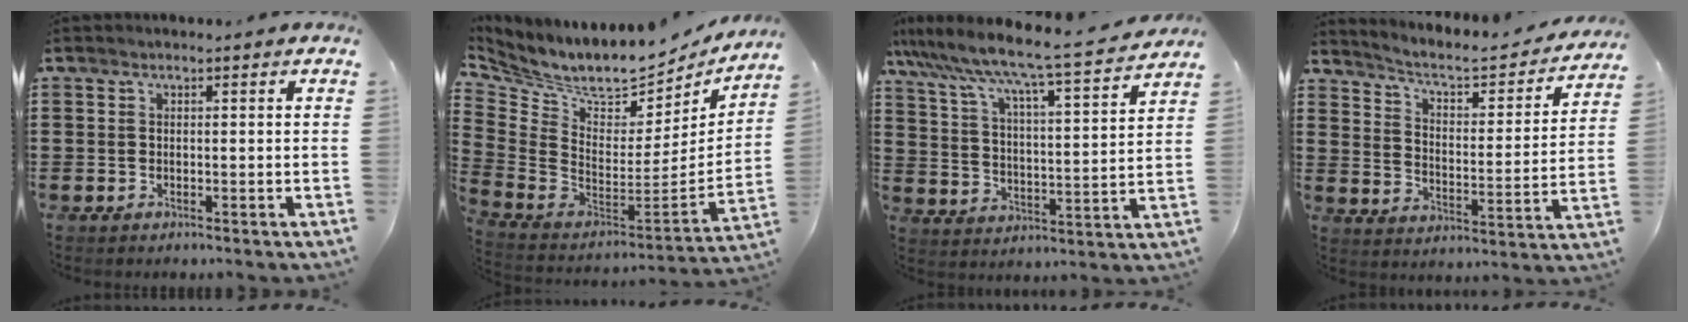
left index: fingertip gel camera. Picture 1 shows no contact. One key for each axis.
{"total": 7.5, "fx": 6.6, "fy": 2.1, "fz": 3.0, "tx": -0.084, "ty": -0.077, "tz": 0.107}
{"total": 6.5, "fx": 5.9, "fy": -0.6, "fz": 2.7, "tx": -0.081, "ty": -0.055, "tz": 0.089}
{"total": 3.9, "fx": 3.3, "fy": 0.9, "fz": 1.9, "tx": -0.059, "ty": -0.026, "tz": 0.044}